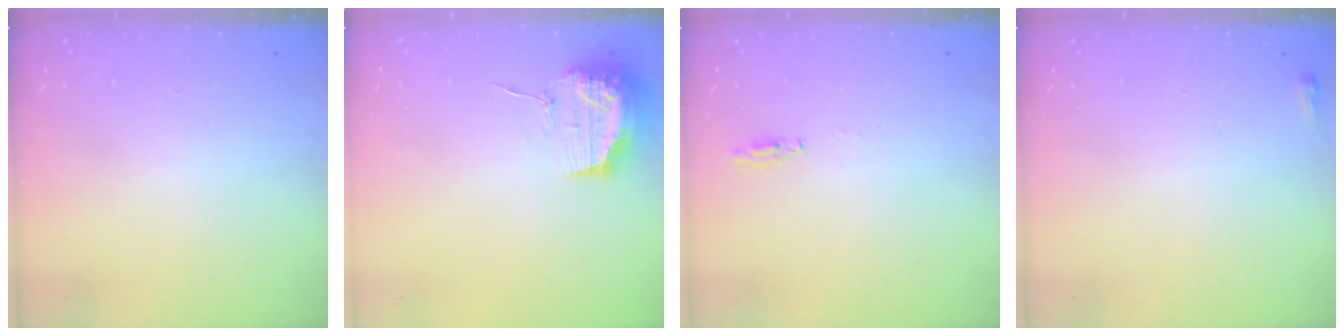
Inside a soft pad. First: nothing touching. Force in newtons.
{"total": 13.9, "press": 13.9, "slide": 0.1}
{"total": 2.0, "press": 2.0, "slide": 0.2}
{"total": 2.0, "press": 2.0, "slide": 0.5}